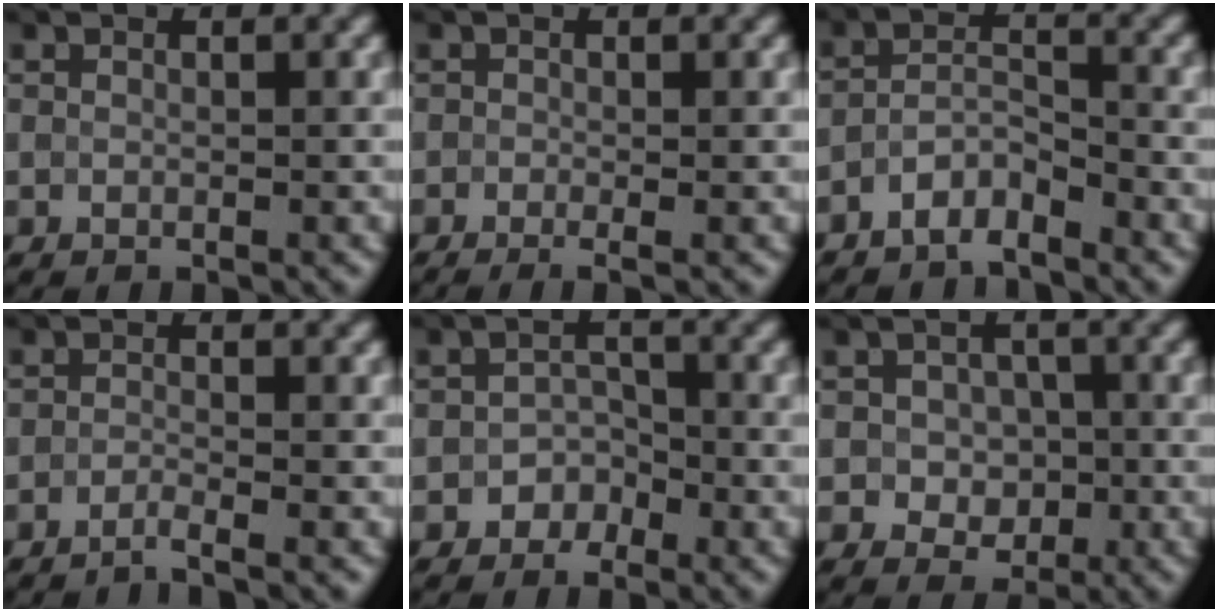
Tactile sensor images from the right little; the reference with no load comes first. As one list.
[{"total": 1.7, "force": [-1.3, 0.2, 1.1], "torque": [-0.013, -0.013, -0.013]}, {"total": 2.8, "force": [-2.7, 0.4, 0.4], "torque": [-0.017, 0.007, -0.049]}, {"total": 1.7, "force": [-1.7, -0.3, -0.2], "torque": [0.009, -0.005, -0.034]}, {"total": 2.0, "force": [-1.7, 0.8, -0.6], "torque": [0.012, 0.006, -0.025]}, {"total": 2.4, "force": [-1.0, 2.1, 0.7], "torque": [-0.009, -0.007, -0.011]}]